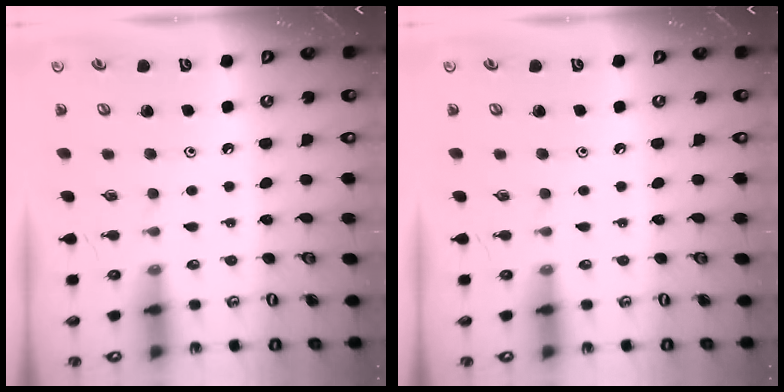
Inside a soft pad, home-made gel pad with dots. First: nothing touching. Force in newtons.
{"total": 0.0}